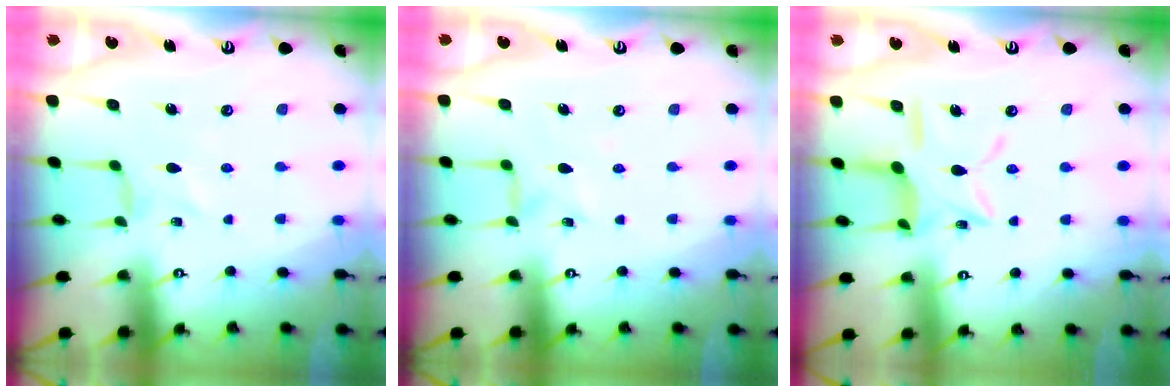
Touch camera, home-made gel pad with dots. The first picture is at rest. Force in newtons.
{"total": 1.4, "press": 1.4, "slide": 0.3}
{"total": 12.4, "press": 12.4, "slide": 1.1}